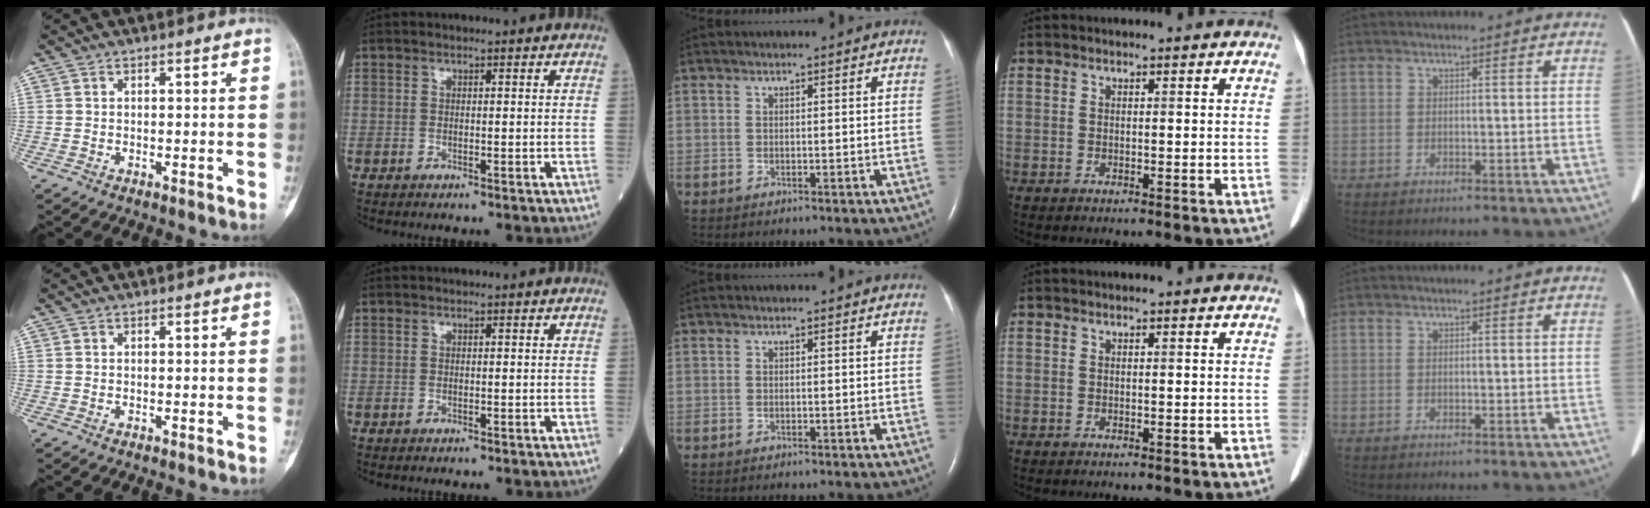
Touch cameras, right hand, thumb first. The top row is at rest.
{}